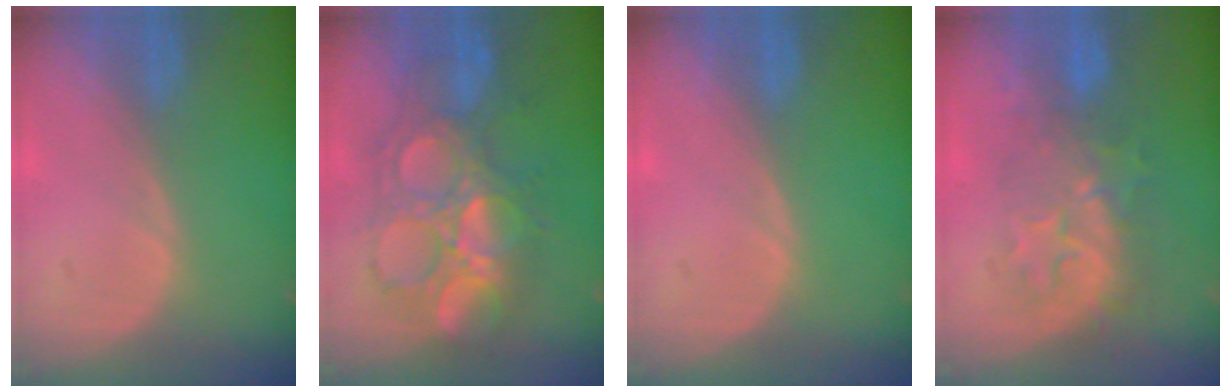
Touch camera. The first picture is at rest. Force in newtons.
{"total": 10.3, "press": 10.2, "slide": 0.6}
{"total": 0.0}
{"total": 8.4, "press": 8.1, "slide": 2.2}